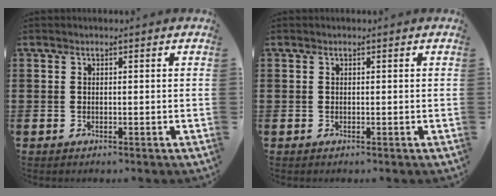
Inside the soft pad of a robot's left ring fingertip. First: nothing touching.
{"total": 0.0}